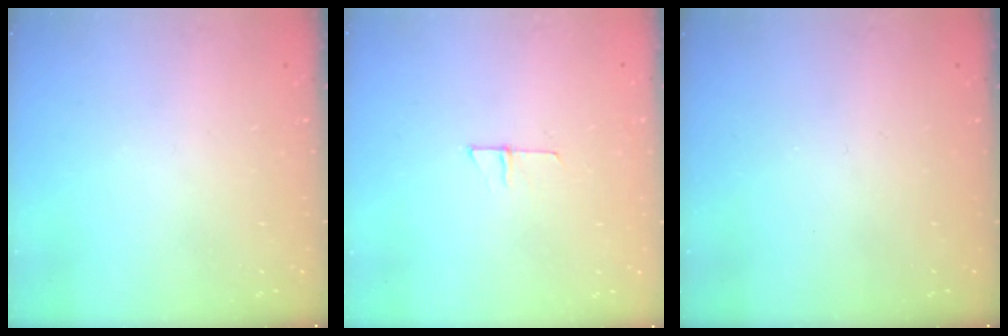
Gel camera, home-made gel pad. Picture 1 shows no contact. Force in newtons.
{"total": 4.5, "press": 4.5, "slide": 0.4}
{"total": 0.0}